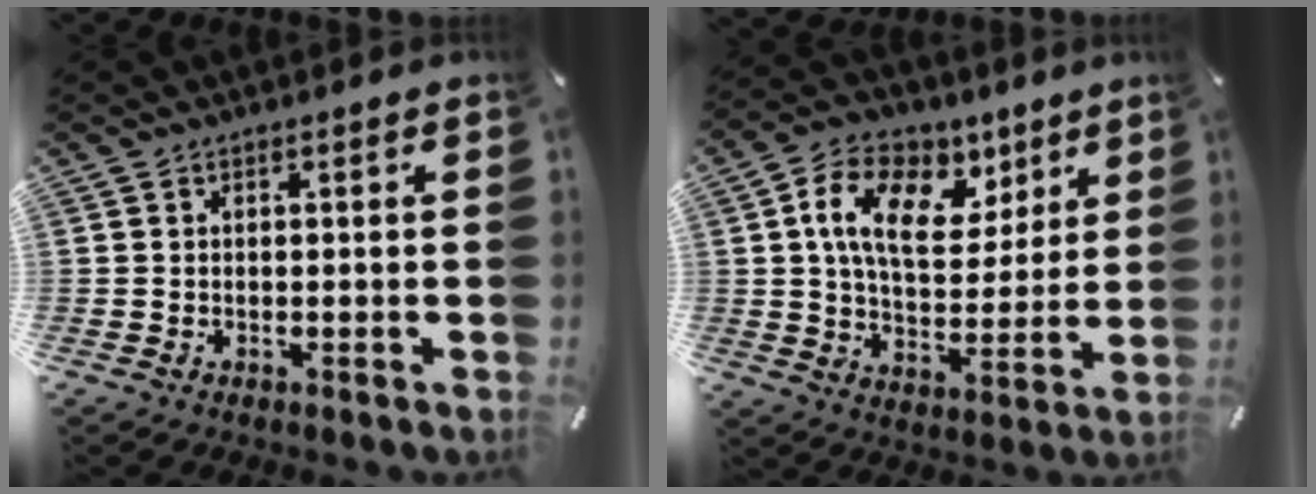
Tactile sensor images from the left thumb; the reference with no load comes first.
{"total": 15.2, "force": [6.3, 10.1, 9.4], "torque": [-0.156, -0.011, 0.116]}